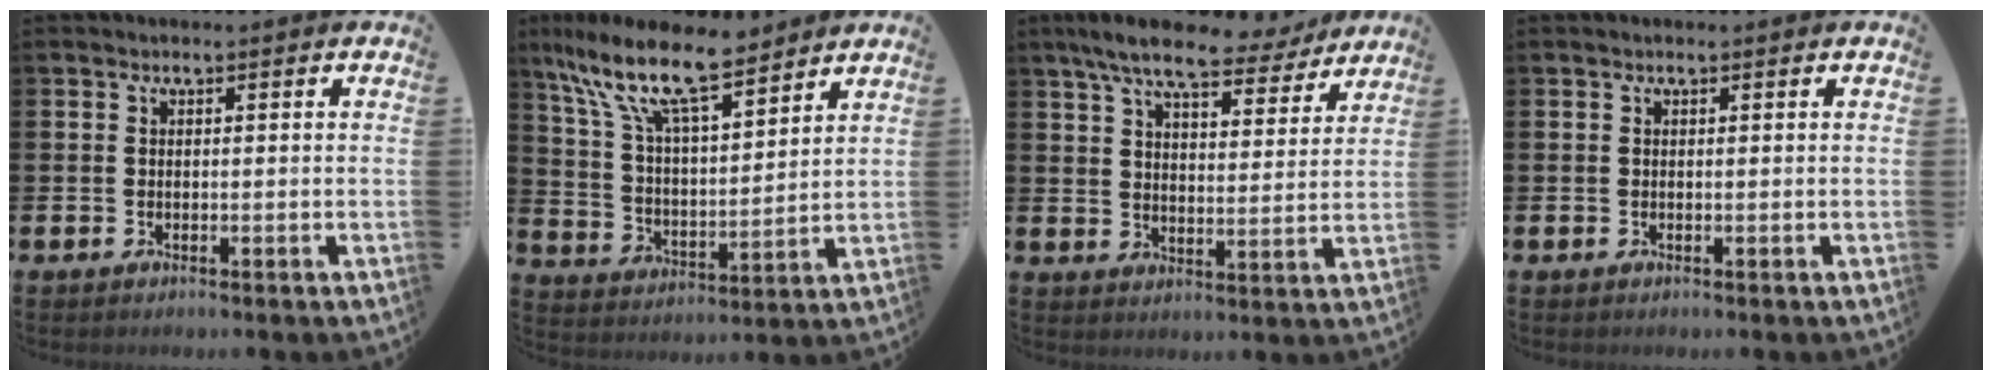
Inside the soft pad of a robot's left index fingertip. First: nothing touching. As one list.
[{"total": 12.5, "force": [9.7, 3.4, 7.1], "torque": [-0.167, -0.045, 0.171]}, {"total": 8.9, "force": [7.8, 2.1, 3.8], "torque": [-0.091, -0.034, 0.137]}, {"total": 0.0}]